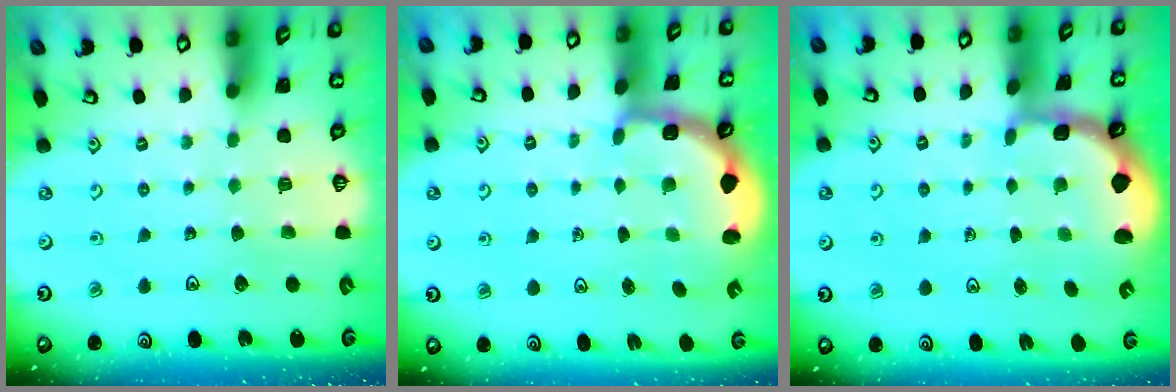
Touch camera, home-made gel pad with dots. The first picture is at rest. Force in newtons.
{"total": 3.3, "press": 2.9, "slide": 1.5}
{"total": 1.8, "press": 1.7, "slide": 0.4}